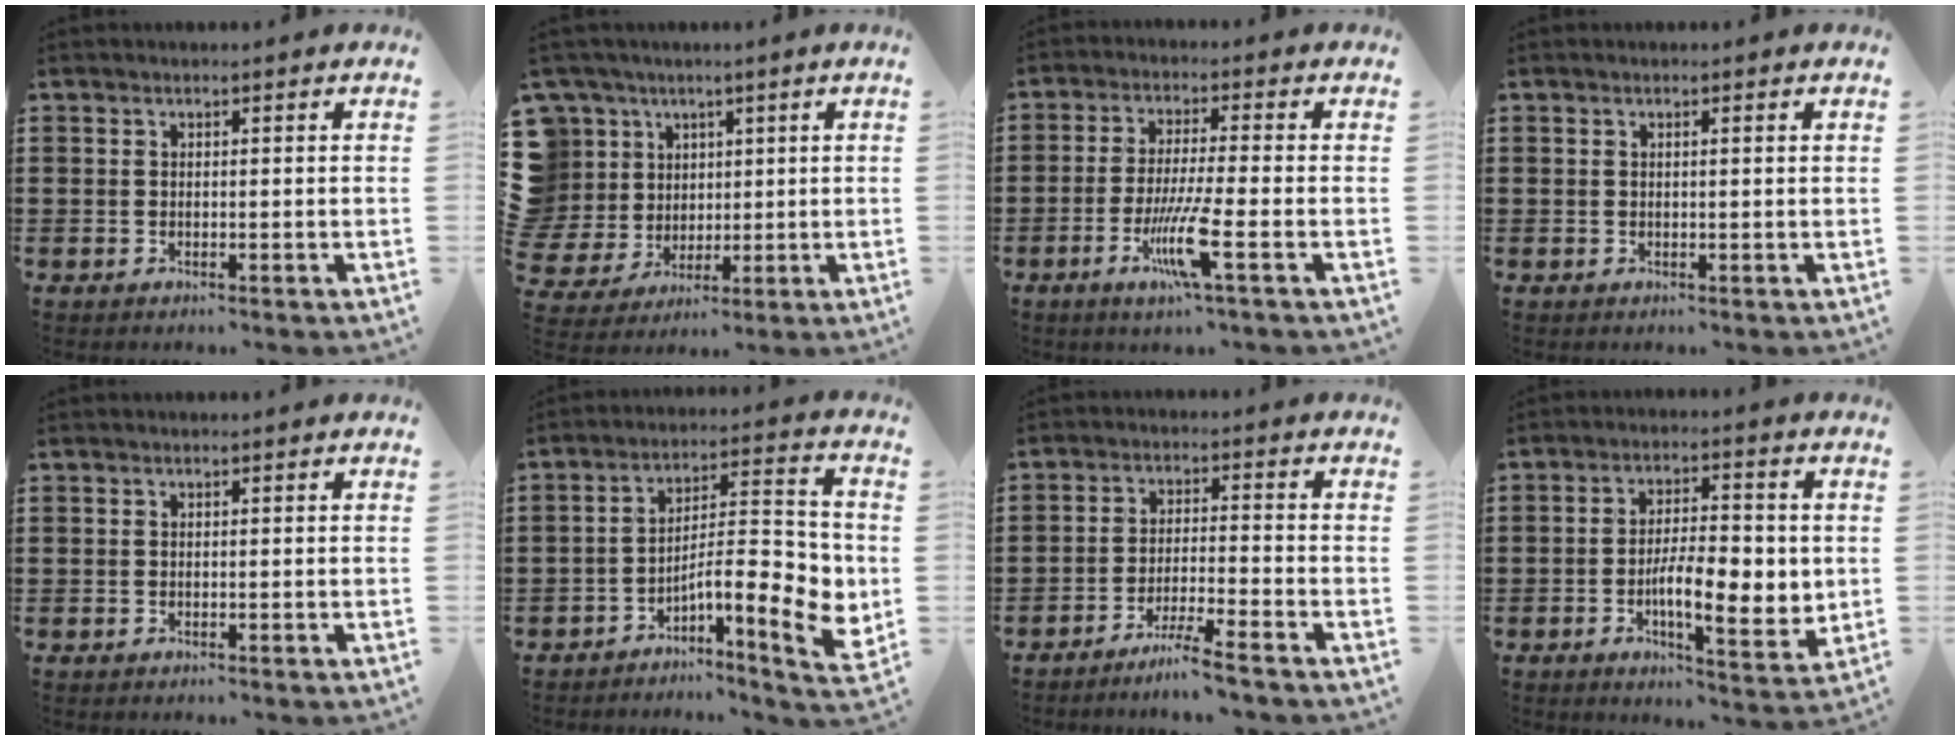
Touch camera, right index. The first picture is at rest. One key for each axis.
{"total": 8.5, "fx": 2.7, "fy": 8.0, "fz": 0.9, "tx": -0.070, "ty": -0.012, "tz": 0.055}
{"total": 8.1, "fx": -3.4, "fy": 0.4, "fz": 7.4, "tx": -0.145, "ty": -0.016, "tz": -0.063}
{"total": 0.5, "fx": 0.1, "fy": 0.0, "fz": 0.5, "tx": -0.009, "ty": -0.001, "tz": 0.002}
{"total": 0.0}
{"total": 10.6, "fx": -3.2, "fy": 3.2, "fz": 9.6, "tx": -0.131, "ty": -0.022, "tz": -0.060}
{"total": 5.2, "fx": -4.5, "fy": -0.8, "fz": 2.4, "tx": -0.054, "ty": -0.017, "tz": -0.090}
{"total": 9.2, "fx": -1.3, "fy": 3.4, "fz": 8.5, "tx": -0.137, "ty": 0.000, "tz": -0.024}